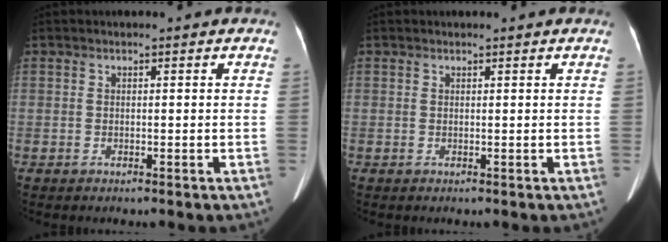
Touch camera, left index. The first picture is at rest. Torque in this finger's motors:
{"motor_torque": [-0.24, 0.10, 0.05, 0.01]}